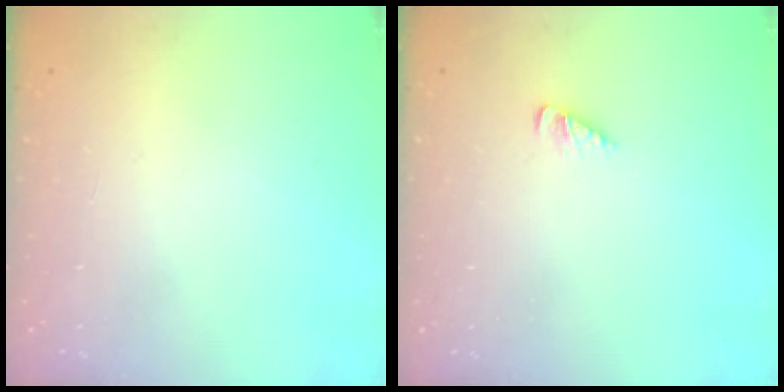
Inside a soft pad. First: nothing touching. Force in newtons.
{"total": 2.1, "press": 2.1, "slide": 0.3}